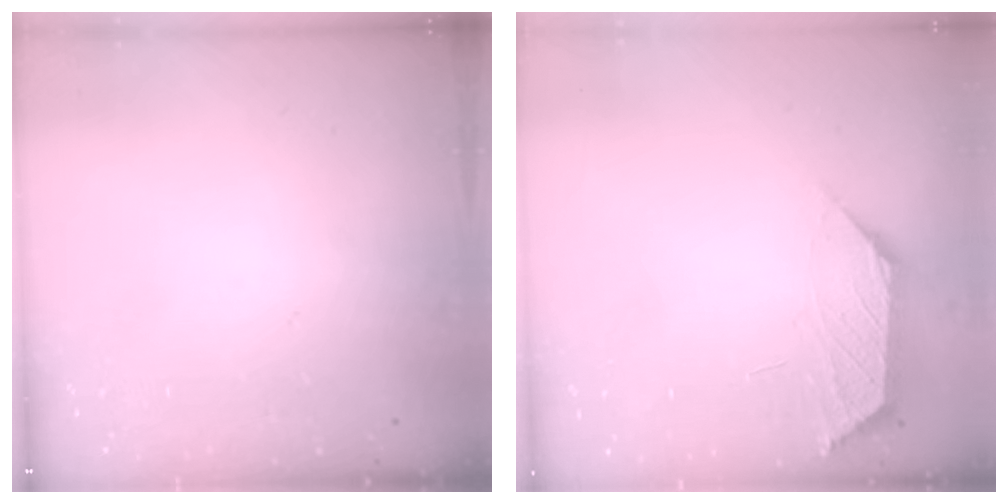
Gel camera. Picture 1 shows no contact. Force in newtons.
{"total": 1.7, "press": 1.6, "slide": 0.5}